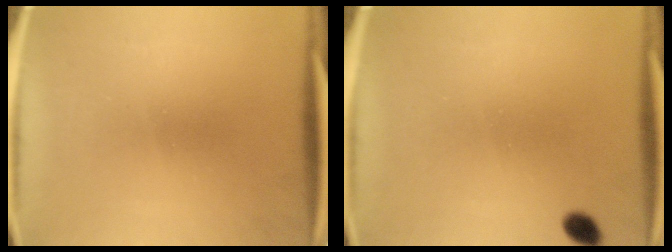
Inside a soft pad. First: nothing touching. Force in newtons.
{"total": 2.1}